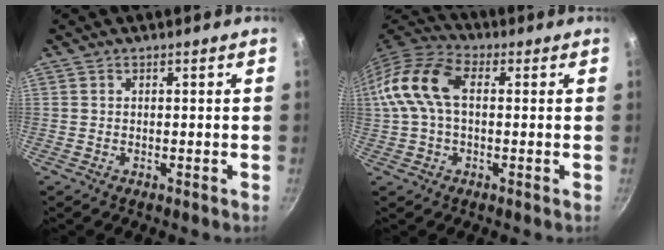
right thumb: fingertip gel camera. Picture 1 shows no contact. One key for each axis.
{"total": 12.4, "fx": 1.4, "fy": 7.5, "fz": 9.8, "tx": -0.188, "ty": 0.031, "tz": 0.009}